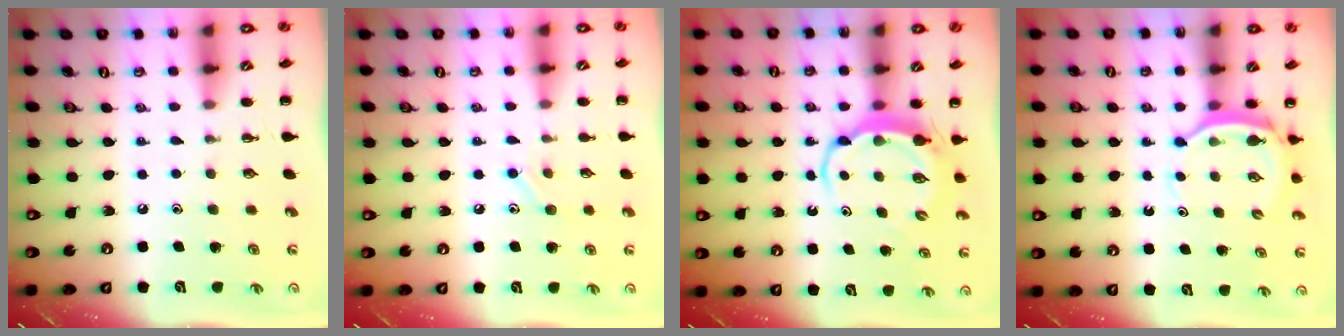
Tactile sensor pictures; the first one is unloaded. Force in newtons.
{"total": 7.5, "press": 7.3, "slide": 1.6}
{"total": 5.5, "press": 5.5, "slide": 0.5}
{"total": 4.3, "press": 4.2, "slide": 0.9}